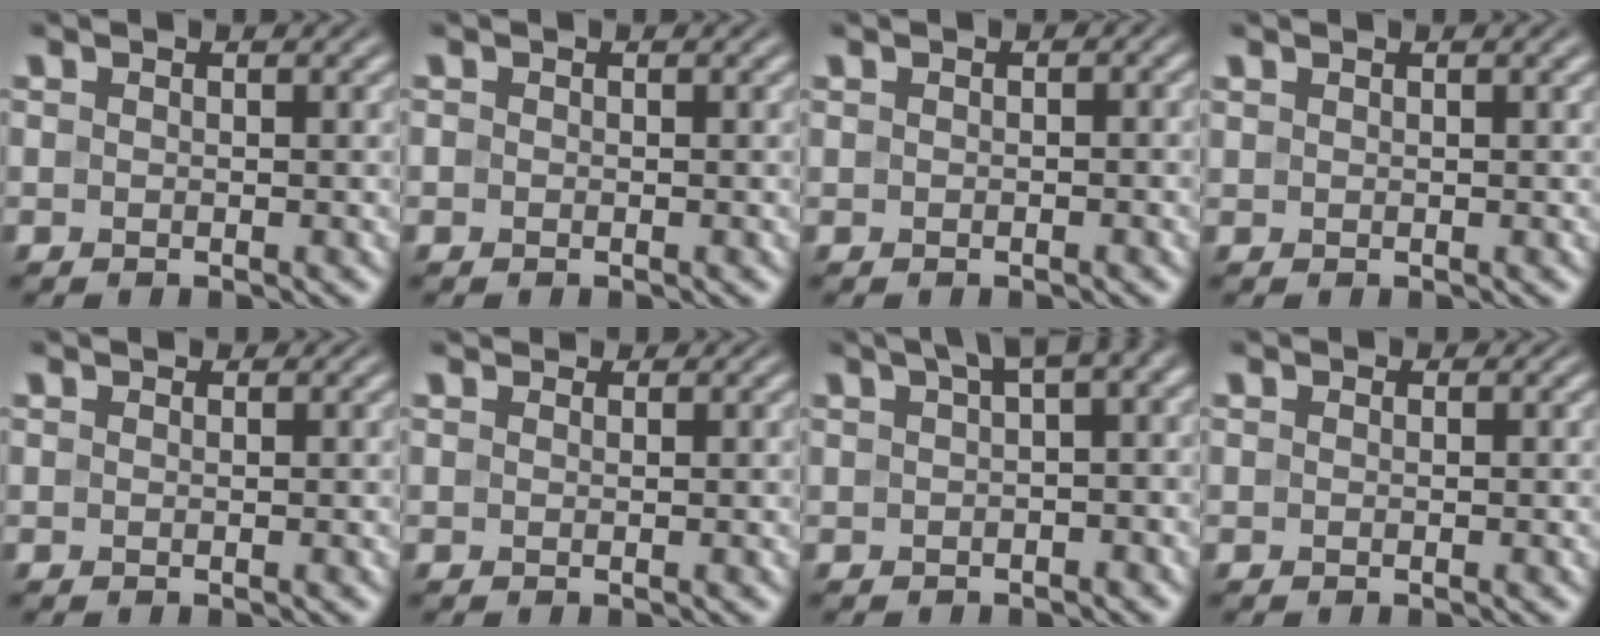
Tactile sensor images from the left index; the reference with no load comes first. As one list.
[{"total": 0.0}, {"total": 0.9, "force": [0.1, 0.5, 0.8], "torque": [-0.011, 0.003, 0.001]}, {"total": 1.0, "force": [0.8, 0.2, 0.5], "torque": [-0.010, 0.004, 0.014]}, {"total": 0.7, "force": [0.6, 0.3, 0.2], "torque": [-0.007, -0.002, 0.004]}, {"total": 2.0, "force": [1.7, 0.7, 0.6], "torque": [-0.015, -0.005, 0.017]}, {"total": 5.6, "force": [1.6, 1.8, 5.0], "torque": [-0.058, 0.021, 0.023]}, {"total": 0.5, "force": [0.3, 0.4, 0.1], "torque": [0.000, -0.004, 0.000]}]